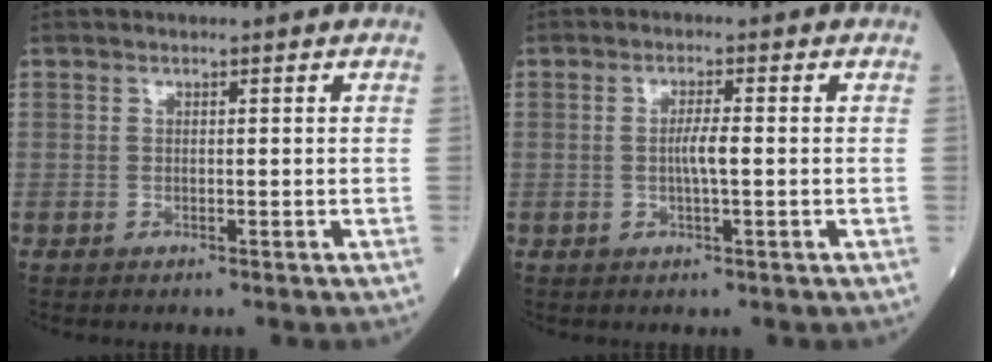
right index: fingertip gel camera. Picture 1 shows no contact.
{"total": 2.7, "force": [-0.2, 0.1, 2.7], "torque": [-0.050, 0.000, -0.005]}